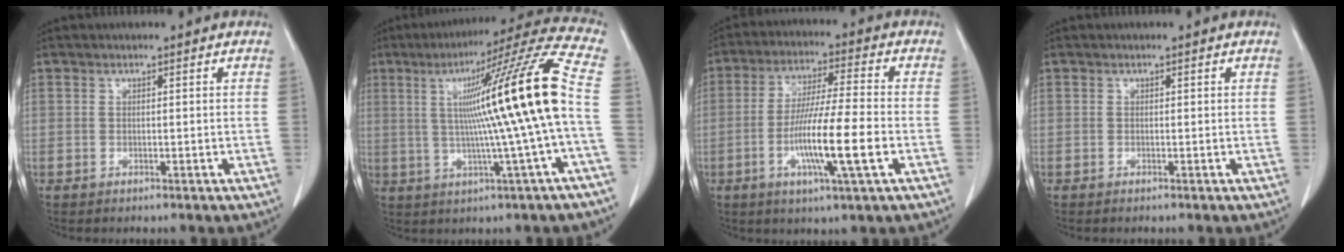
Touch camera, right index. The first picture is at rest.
{"total": 19.0, "force": [1.4, -2.3, 18.8], "torque": [-0.272, 0.019, 0.011]}
{"total": 12.2, "force": [-3.4, 0.0, 11.7], "torque": [-0.219, -0.013, -0.066]}
{"total": 0.0}